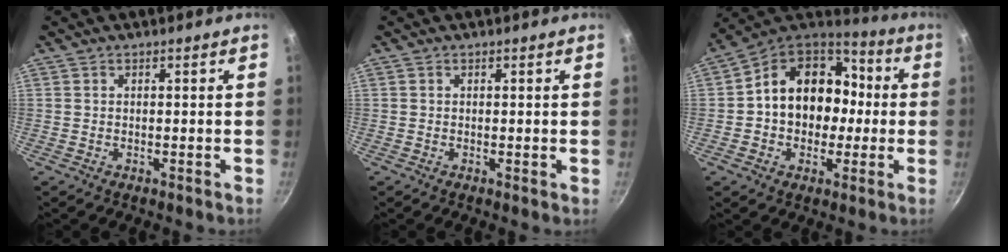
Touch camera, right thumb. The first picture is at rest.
{"total": 0.0}
{"total": 17.9, "force": [0.1, 14.4, 10.6], "torque": [-0.131, 0.049, -0.008]}